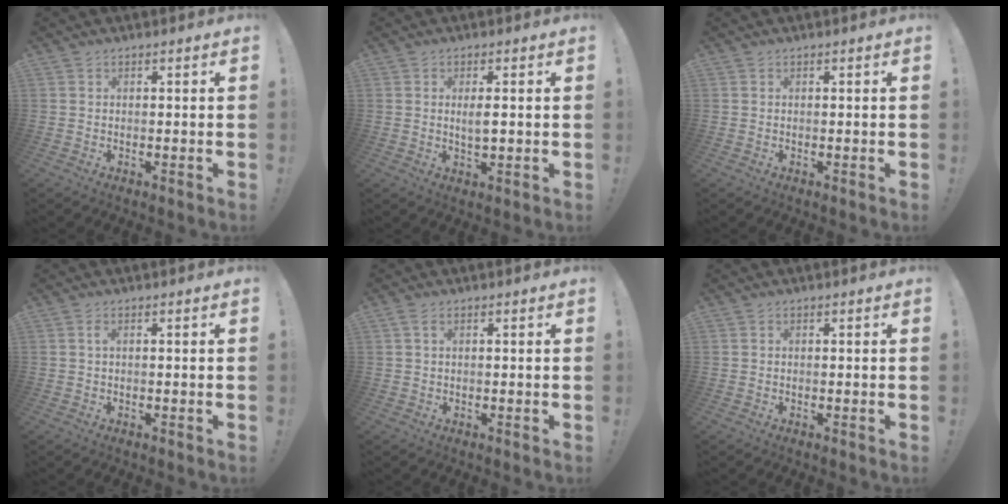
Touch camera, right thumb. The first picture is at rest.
{"total": 3.5, "force": [0.5, 1.1, 3.3], "torque": [-0.045, -0.007, 0.004]}
{"total": 0.0}
{"total": 1.2, "force": [0.2, 0.0, 1.2], "torque": [-0.024, 0.003, 0.002]}
{"total": 1.7, "force": [0.8, 0.6, 1.4], "torque": [-0.032, 0.004, 0.015]}
{"total": 0.0}